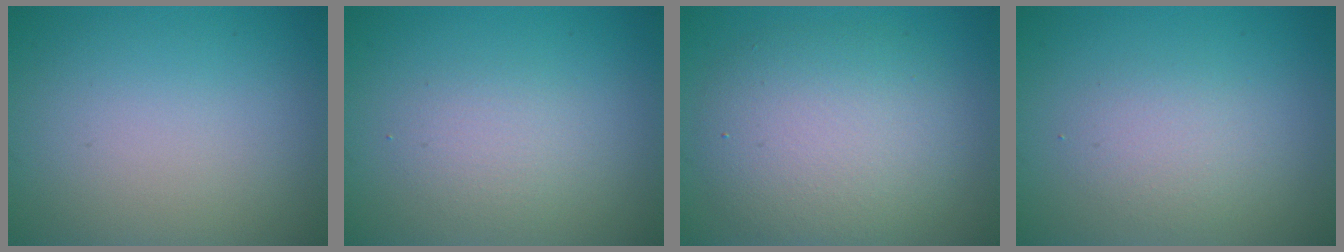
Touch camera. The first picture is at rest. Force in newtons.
{"total": 1.7, "press": 1.7, "slide": 0.0}
{"total": 6.5, "press": 6.5, "slide": 0.6}
{"total": 2.1, "press": 2.1, "slide": 0.0}